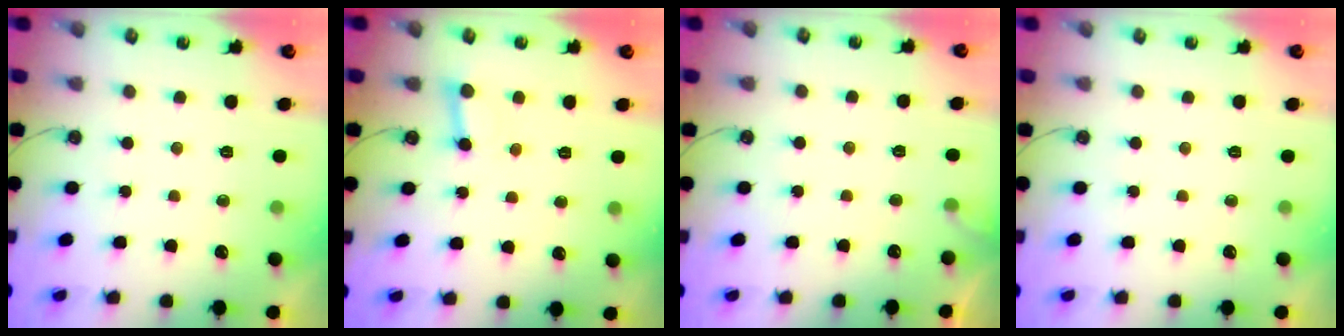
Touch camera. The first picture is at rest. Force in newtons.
{"total": 4.2, "press": 4.2, "slide": 0.5}
{"total": 4.0, "press": 3.9, "slide": 0.3}
{"total": 0.0}